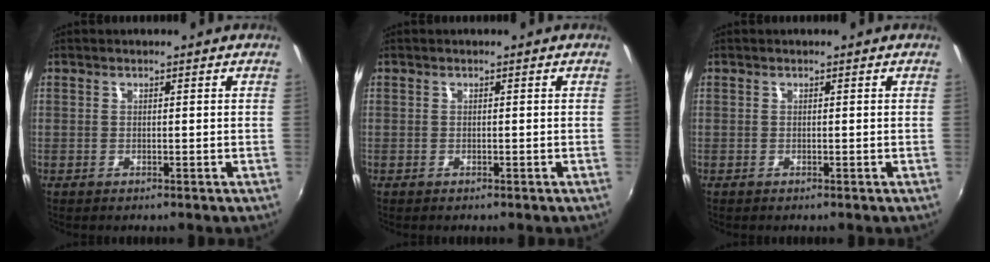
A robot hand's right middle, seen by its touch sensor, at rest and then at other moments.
{"total": 0.0}
{"total": 0.0}